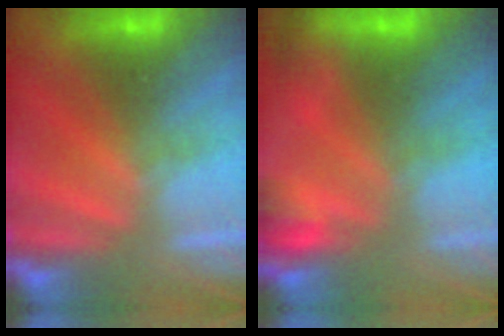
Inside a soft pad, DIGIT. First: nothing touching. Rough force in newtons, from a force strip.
{"total": 5.1}